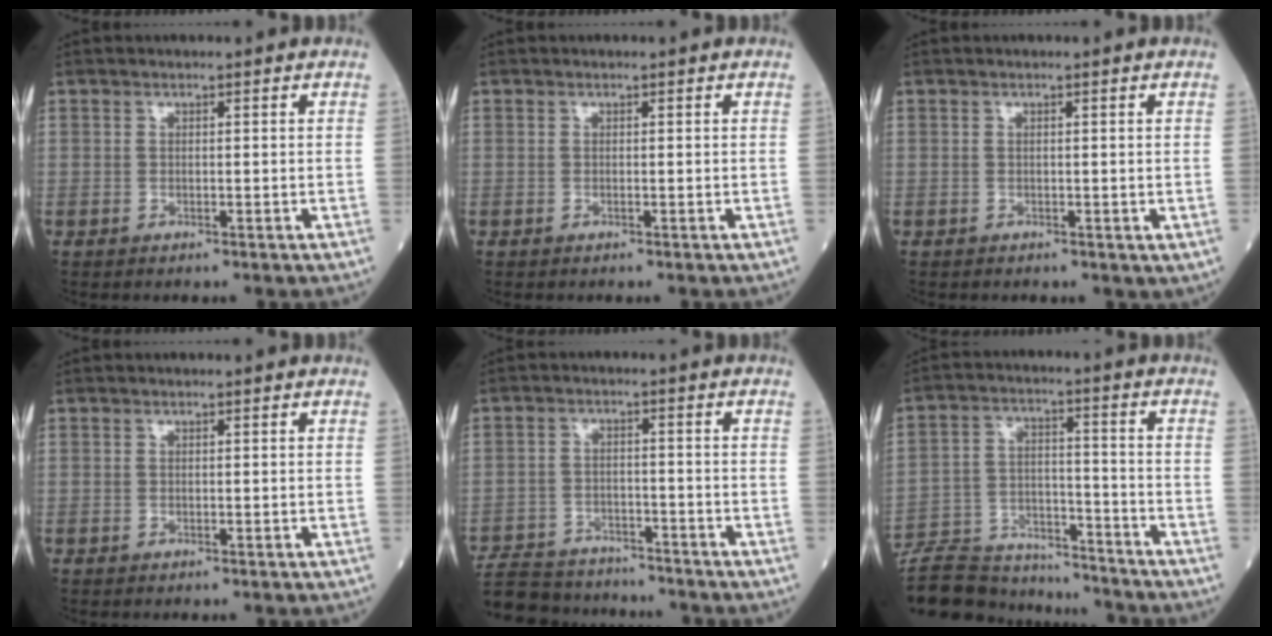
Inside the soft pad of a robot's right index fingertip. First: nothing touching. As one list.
[{"total": 0.0}, {"total": 0.6, "force": [-0.1, 0.5, 0.4], "torque": [-0.005, 0.000, 0.001]}, {"total": 0.0}, {"total": 13.4, "force": [-12.2, 4.4, 3.6], "torque": [-0.072, 0.013, -0.182]}, {"total": 17.2, "force": [-16.2, 3.8, 4.2], "torque": [-0.086, 0.012, -0.258]}]